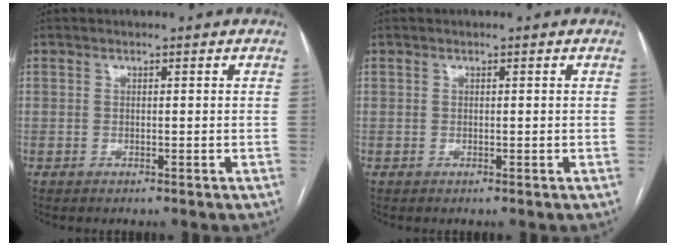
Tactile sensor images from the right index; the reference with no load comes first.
{"total": 0.0}